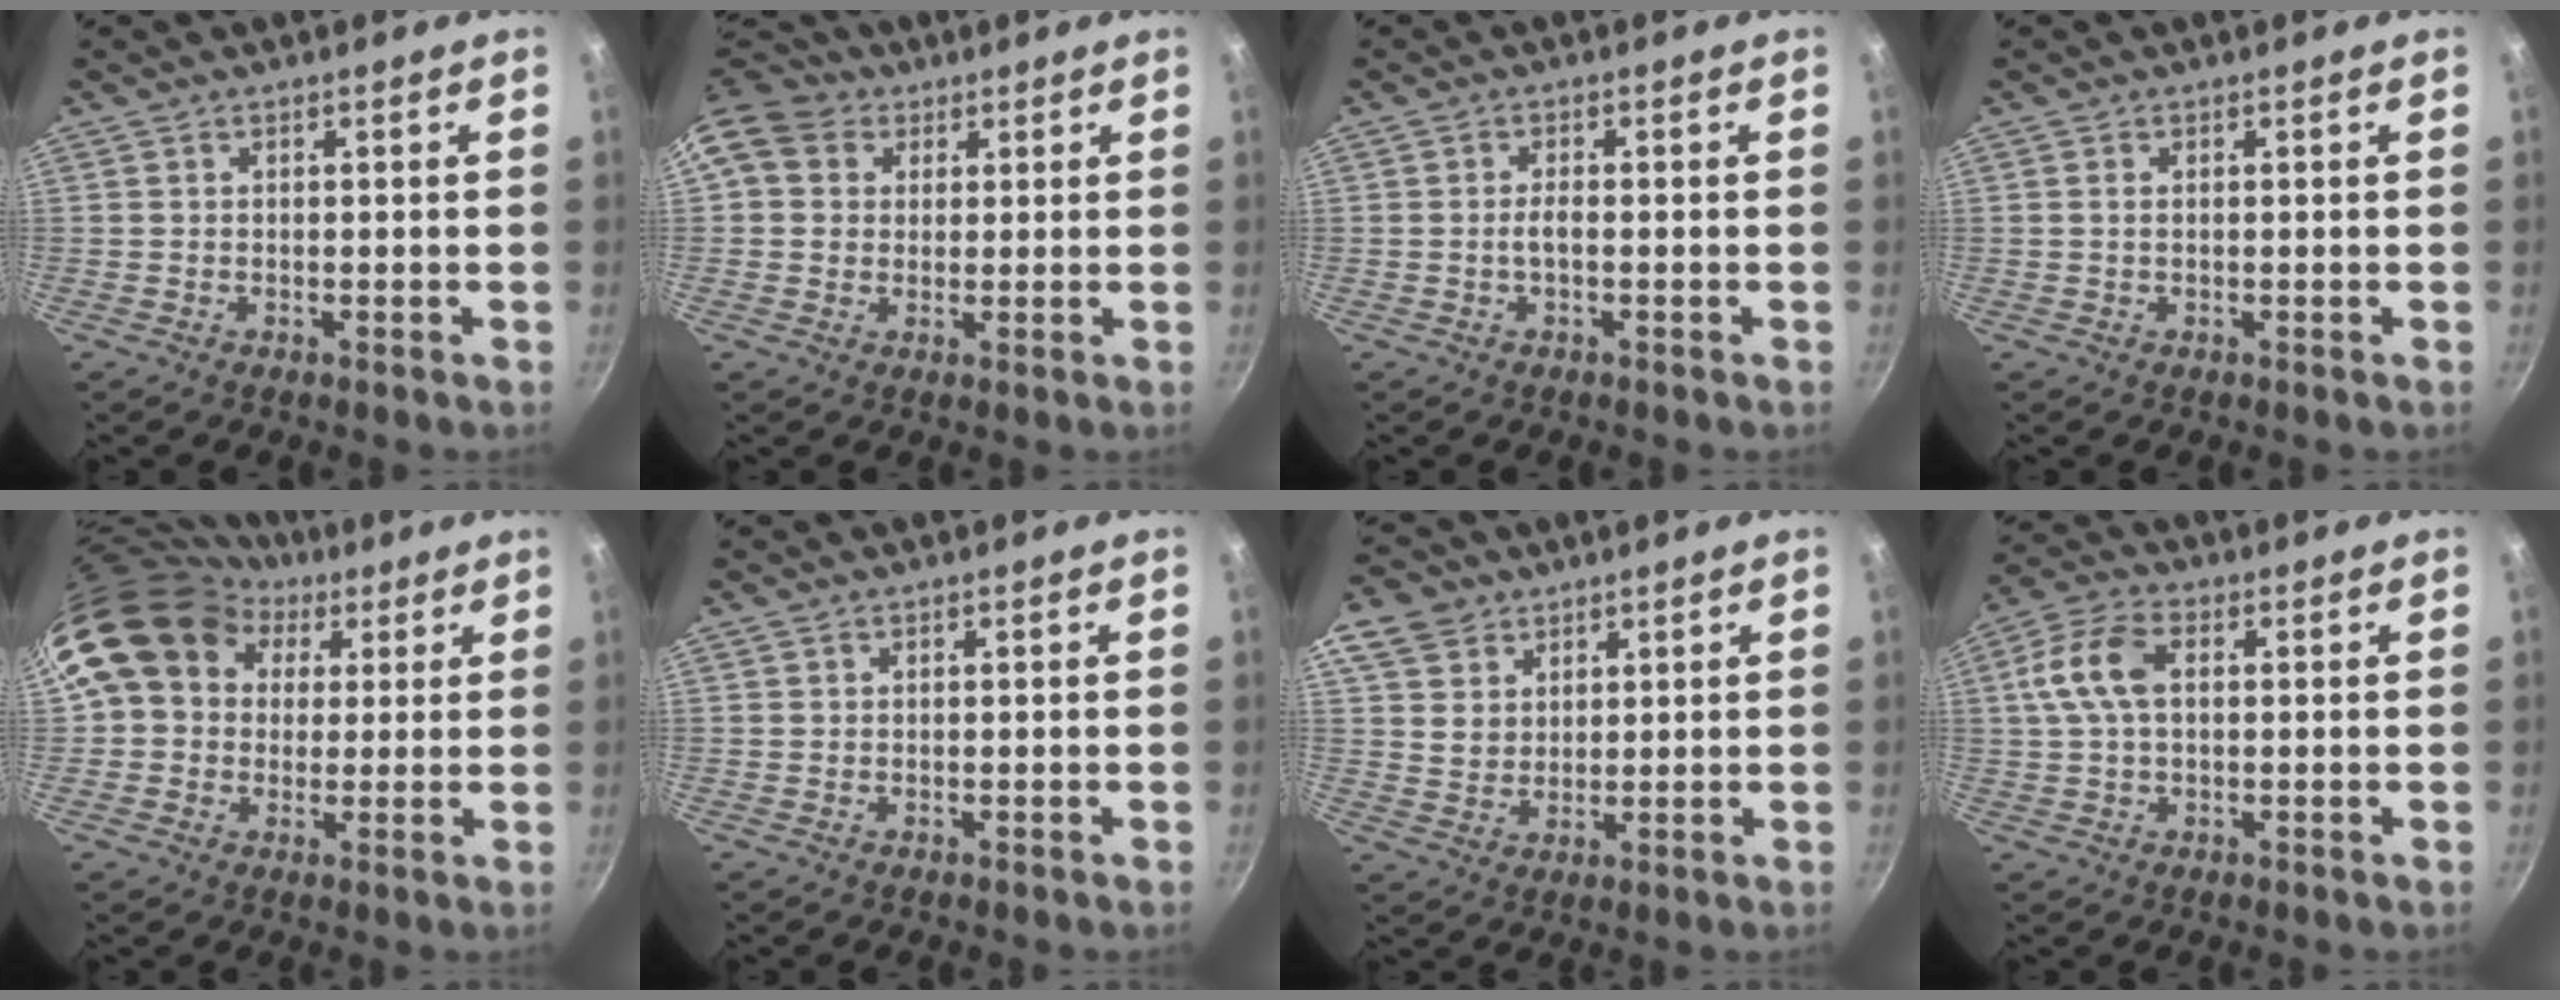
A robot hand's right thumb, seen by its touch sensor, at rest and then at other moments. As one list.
[{"total": 10.4, "force": [3.5, 8.6, 4.7], "torque": [-0.071, 0.014, 0.052]}, {"total": 1.7, "force": [-0.4, 0.5, 1.6], "torque": [-0.033, 0.008, -0.011]}, {"total": 0.8, "force": [0.1, 0.4, 0.7], "torque": [-0.013, 0.001, 0.002]}, {"total": 14.0, "force": [4.3, 11.7, 6.4], "torque": [-0.078, 0.021, 0.059]}, {"total": 0.0}, {"total": 8.7, "force": [4.7, 6.7, 2.9], "torque": [-0.019, -0.011, 0.082]}, {"total": 9.3, "force": [1.6, 5.4, 7.4], "torque": [-0.151, 0.020, 0.022]}]